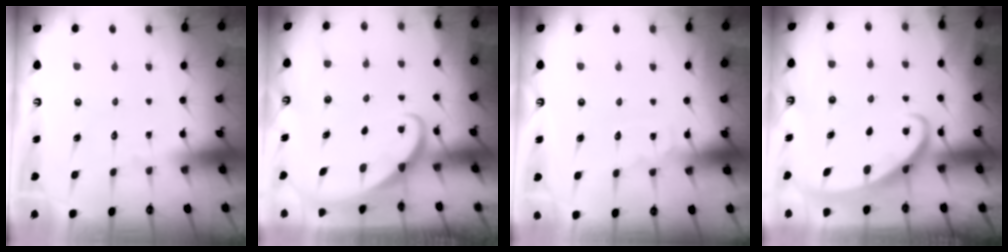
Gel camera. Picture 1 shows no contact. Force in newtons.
{"total": 2.1, "press": 2.1, "slide": 0.2}
{"total": 4.2, "press": 4.2, "slide": 0.4}
{"total": 2.7, "press": 2.7, "slide": 0.4}